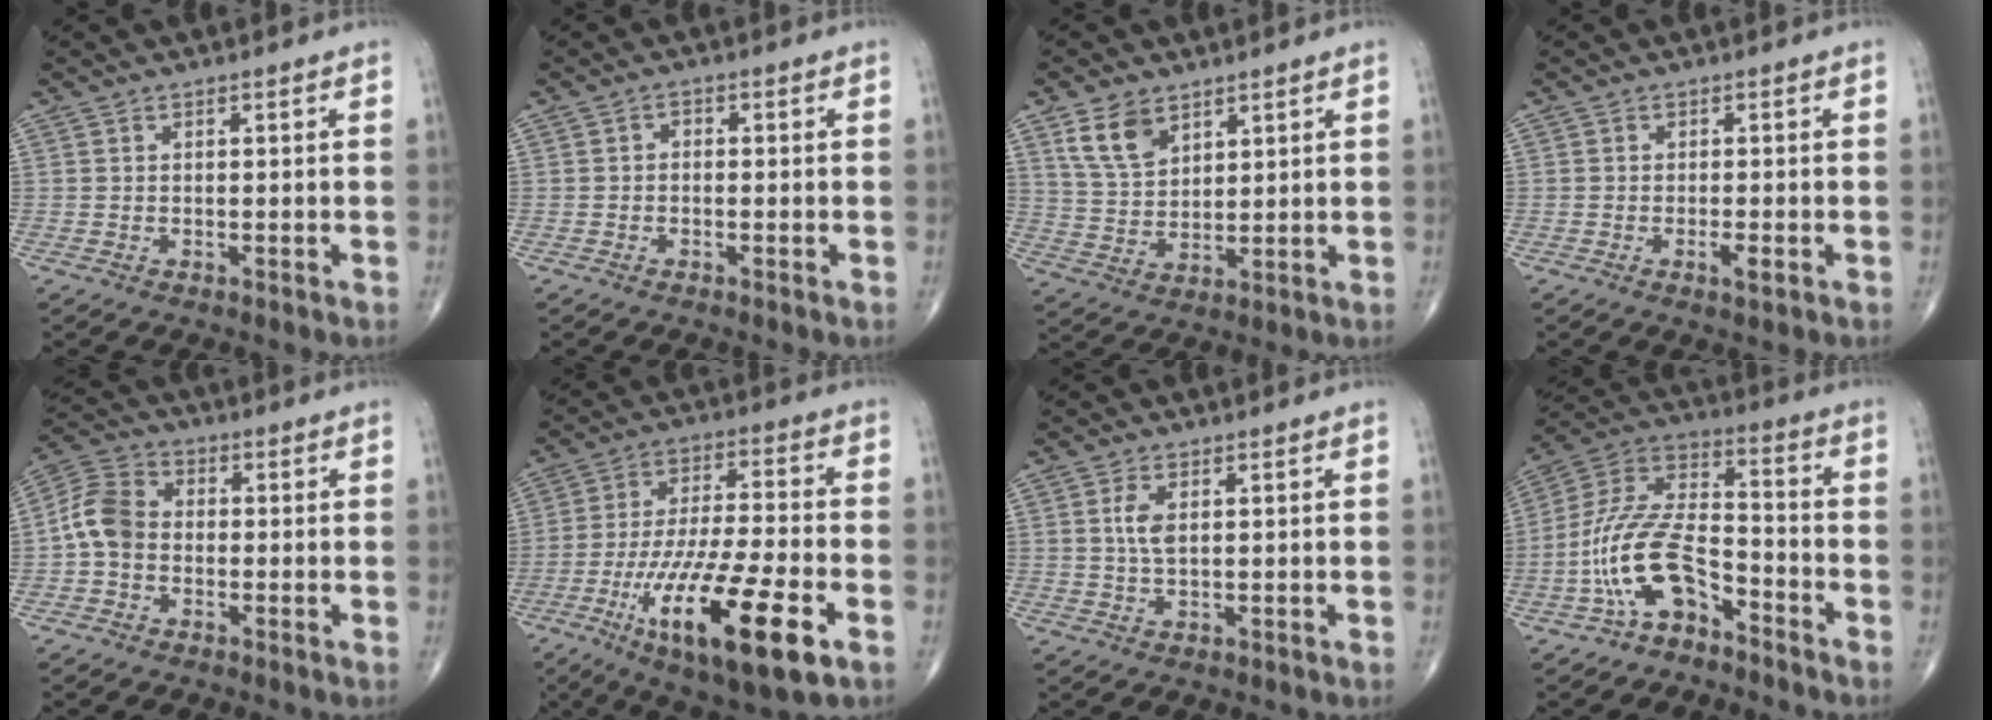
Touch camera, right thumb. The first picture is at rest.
{"total": 1.3, "force": [-0.3, 1.0, 0.8], "torque": [-0.003, 0.006, -0.010]}
{"total": 8.0, "force": [4.7, 4.8, 4.4], "torque": [-0.068, -0.022, 0.100]}
{"total": 2.2, "force": [-0.8, 0.6, 1.9], "torque": [-0.035, -0.003, -0.015]}
{"total": 7.7, "force": [-1.1, 5.9, 4.9], "torque": [-0.088, 0.026, -0.036]}
{"total": 22.1, "force": [-9.0, 5.6, 19.3], "torque": [-0.366, 0.006, -0.150]}
{"total": 3.6, "force": [0.8, 1.7, 3.0], "torque": [-0.065, -0.001, 0.016]}
{"total": 14.4, "force": [-7.1, 7.1, 10.3], "torque": [-0.207, 0.075, -0.140]}